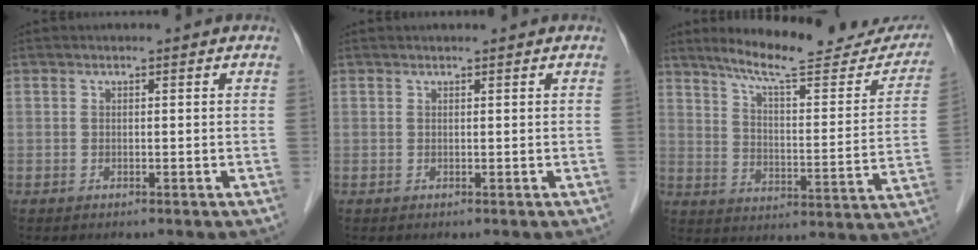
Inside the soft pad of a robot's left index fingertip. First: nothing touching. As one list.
[{"total": 0.5, "force": [0.4, -0.1, 0.3], "torque": [-0.005, 0.003, 0.008]}, {"total": 20.6, "force": [18.1, 3.4, 9.2], "torque": [-0.122, -0.040, 0.238]}]